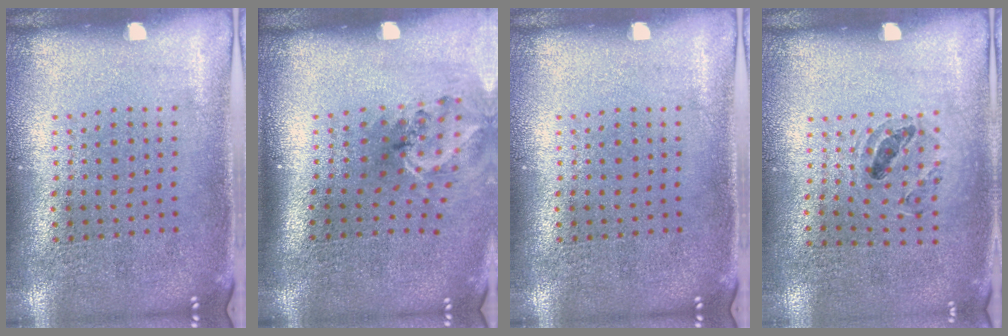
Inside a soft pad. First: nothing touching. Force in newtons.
{"total": 1.4, "press": 1.1, "slide": 0.9}
{"total": 0.0}
{"total": 0.9, "press": 0.9, "slide": 0.2}